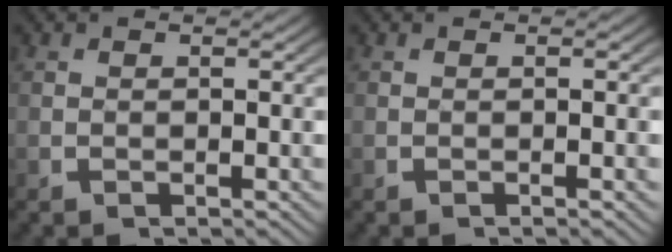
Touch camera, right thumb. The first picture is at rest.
{"total": 0.9, "force": [-0.1, -0.2, 0.8], "torque": [-0.012, 0.009, -0.004]}